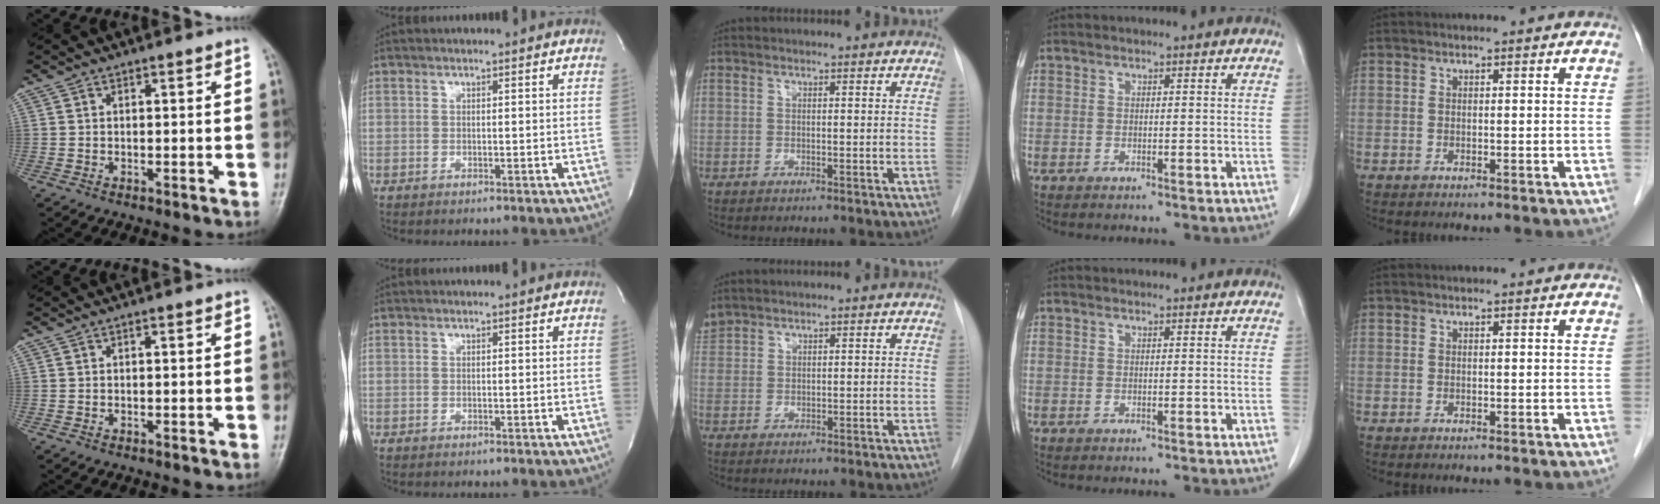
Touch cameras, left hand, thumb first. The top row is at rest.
{"middle": {"total": 2.1, "force": [2.0, 0.6, 0.1], "torque": [-0.010, 0.017, 0.046]}}